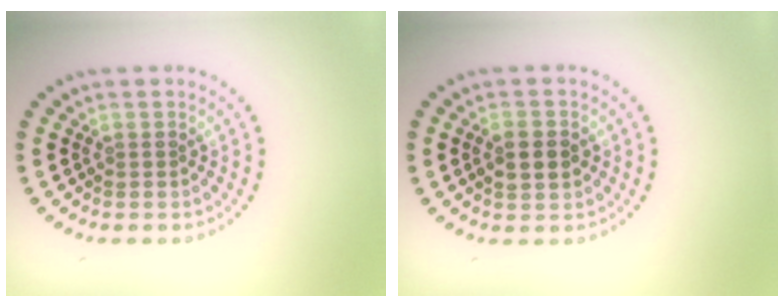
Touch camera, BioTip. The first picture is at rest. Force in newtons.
{"total": 2.3, "press": 2.2, "slide": 0.1}